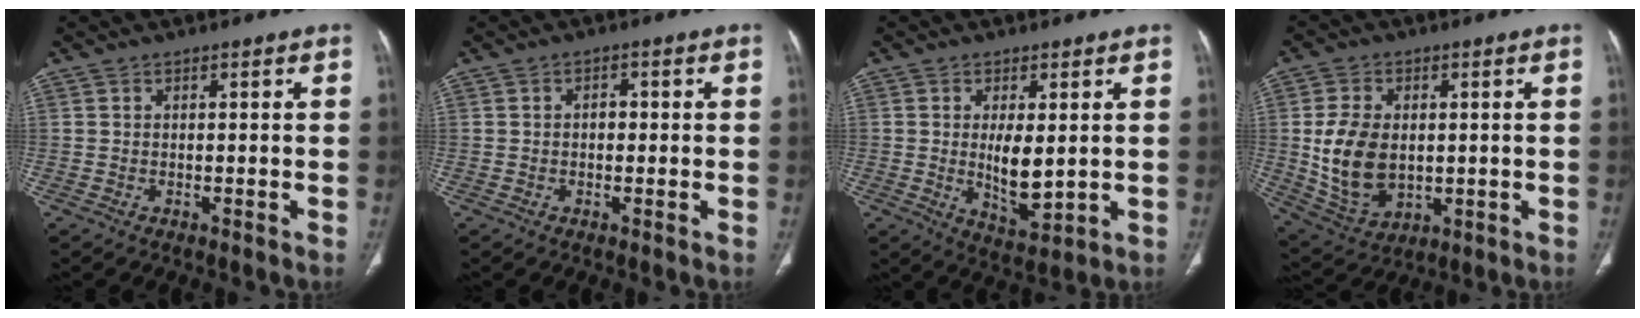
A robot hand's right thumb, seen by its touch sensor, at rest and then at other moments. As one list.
[{"total": 1.8, "force": [0.0, 1.3, 1.3], "torque": [-0.014, 0.006, -0.002]}, {"total": 7.6, "force": [0.4, 3.2, 6.9], "torque": [-0.110, -0.020, 0.017]}, {"total": 12.9, "force": [0.2, 8.7, 9.5], "torque": [-0.169, -0.008, 0.023]}]